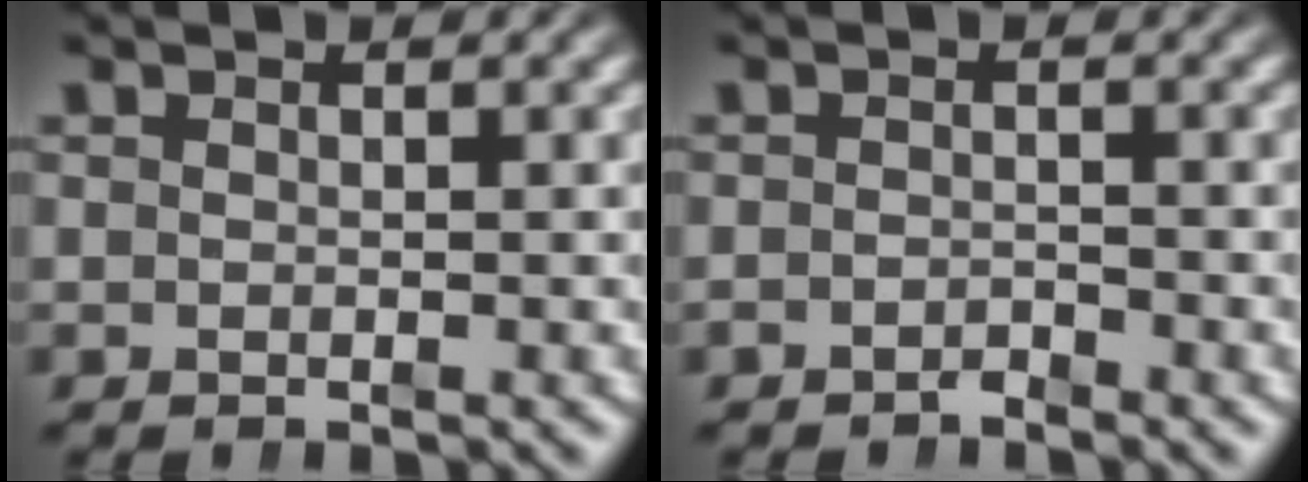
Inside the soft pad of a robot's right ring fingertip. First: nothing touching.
{"total": 1.4, "force": [-1.4, -0.1, 0.0], "torque": [0.005, -0.006, -0.022]}